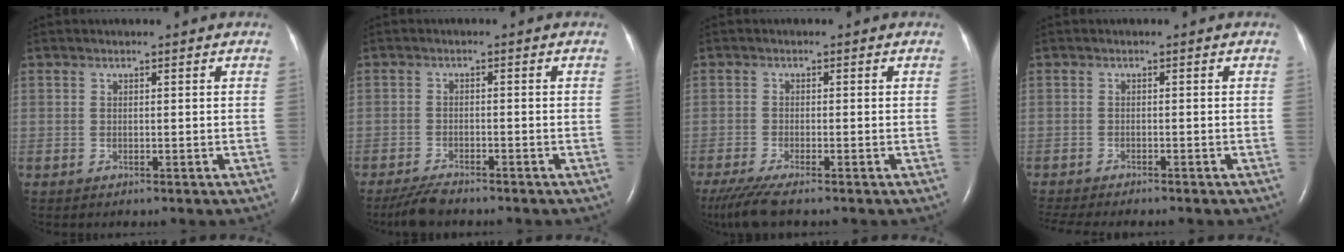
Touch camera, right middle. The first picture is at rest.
{"total": 3.7, "force": [-3.3, 0.6, 1.6], "torque": [-0.039, -0.012, -0.060]}
{"total": 5.6, "force": [-4.3, 0.2, 3.5], "torque": [-0.068, -0.017, -0.077]}
{"total": 7.9, "force": [-6.9, 1.1, 3.6], "torque": [-0.052, -0.007, -0.101]}